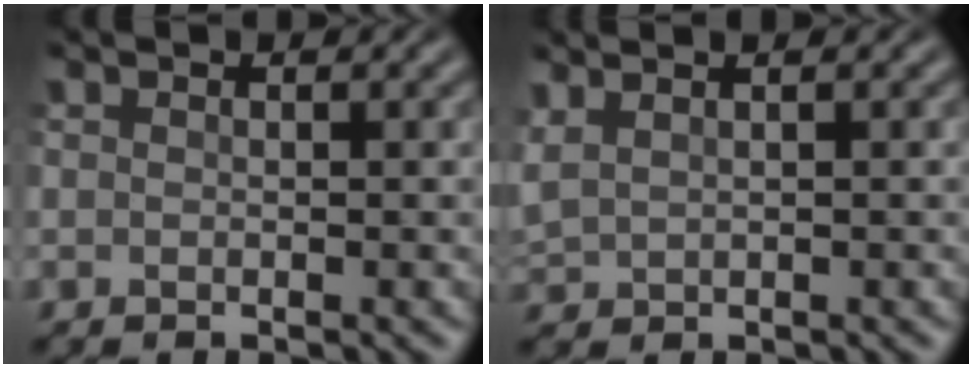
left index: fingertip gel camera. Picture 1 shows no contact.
{"total": 2.1, "force": [1.5, 0.7, 1.2], "torque": [-0.040, 0.012, 0.032]}